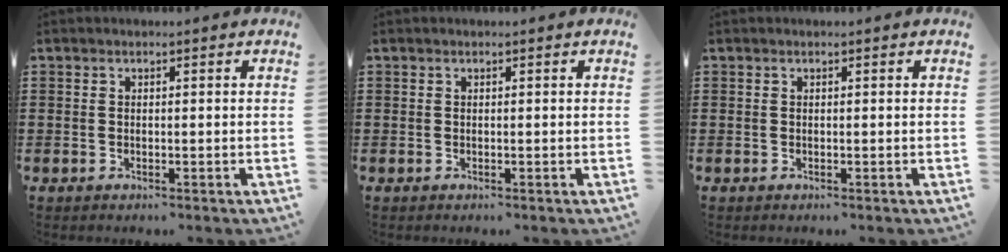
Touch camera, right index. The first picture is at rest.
{"total": 0.0}
{"total": 0.0}